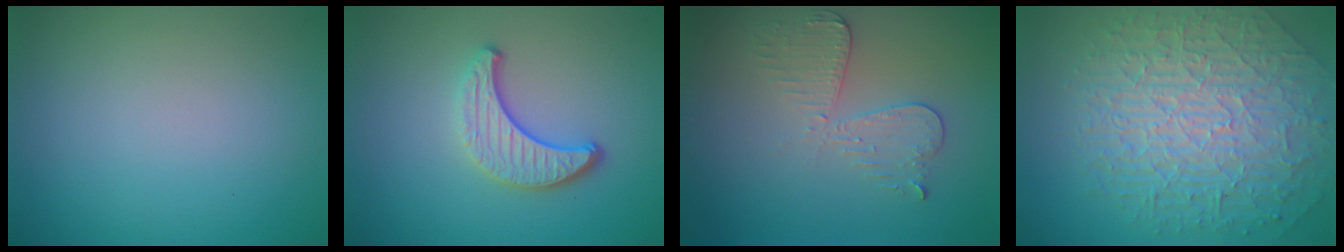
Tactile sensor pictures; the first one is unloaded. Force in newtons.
{"total": 4.0, "press": 2.9, "slide": 2.7}
{"total": 2.9, "press": 2.7, "slide": 1.2}
{"total": 10.1, "press": 6.6, "slide": 7.6}